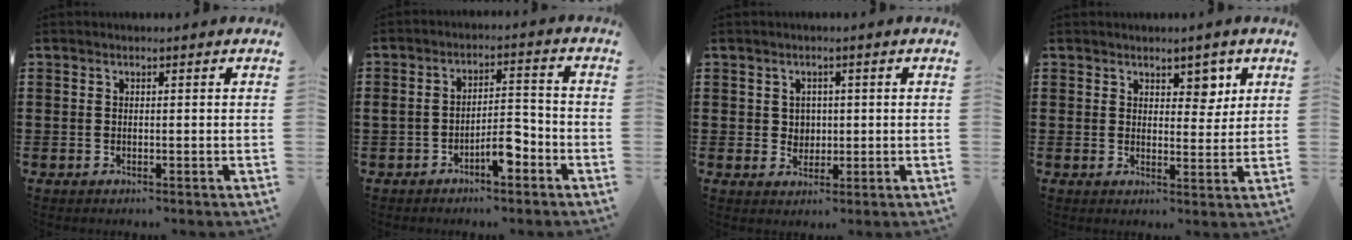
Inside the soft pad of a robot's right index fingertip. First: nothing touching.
{"total": 5.6, "force": [-3.4, 1.9, 4.1], "torque": [-0.065, 0.012, -0.059]}
{"total": 2.2, "force": [0.6, 2.0, 0.8], "torque": [-0.014, 0.007, 0.007]}
{"total": 4.0, "force": [2.7, 2.4, 1.7], "torque": [-0.020, -0.001, 0.043]}